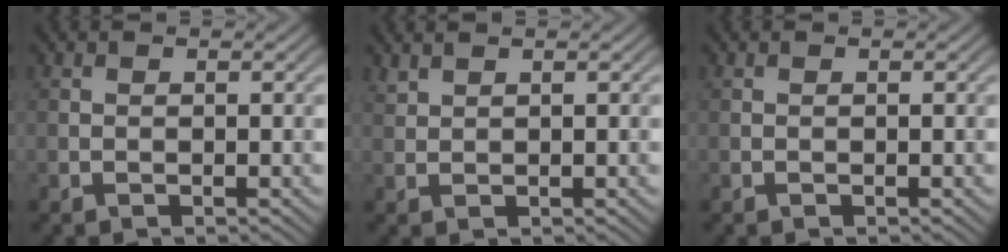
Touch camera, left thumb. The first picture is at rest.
{"total": 1.1, "force": [1.0, 0.2, 0.3], "torque": [-0.015, 0.004, 0.028]}
{"total": 0.0}